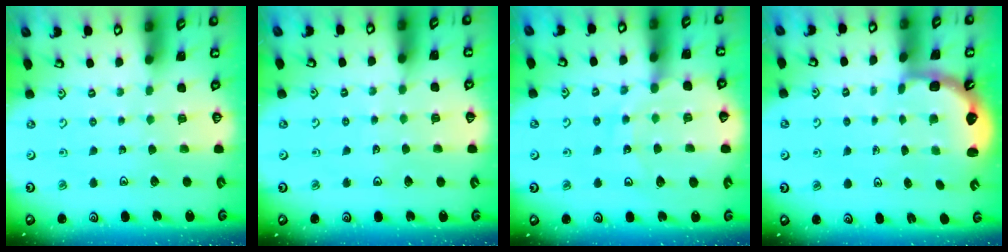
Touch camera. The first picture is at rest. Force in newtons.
{"total": 1.9, "press": 1.9, "slide": 0.2}
{"total": 12.0, "press": 11.8, "slide": 1.6}
{"total": 2.6, "press": 2.2, "slide": 1.3}